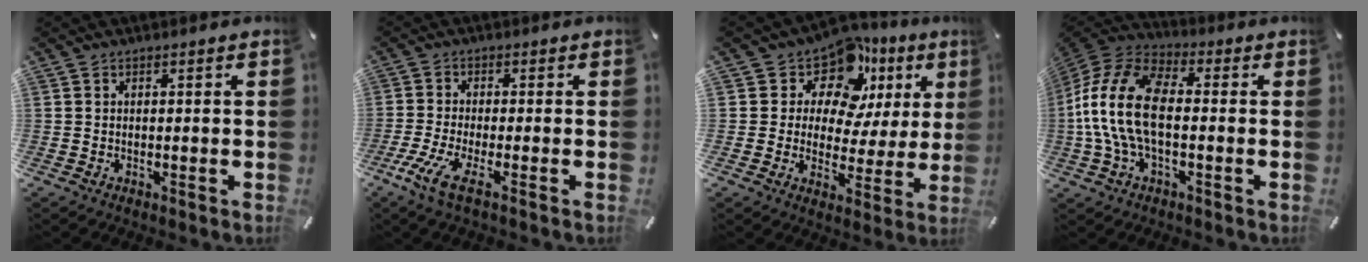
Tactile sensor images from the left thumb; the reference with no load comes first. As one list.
[{"total": 7.1, "force": [-2.8, 1.6, 6.3], "torque": [-0.139, -0.014, -0.052]}, {"total": 13.4, "force": [8.7, 8.3, 5.9], "torque": [-0.102, -0.065, 0.154]}, {"total": 16.1, "force": [-1.3, 8.7, 13.5], "torque": [-0.297, -0.001, -0.028]}]